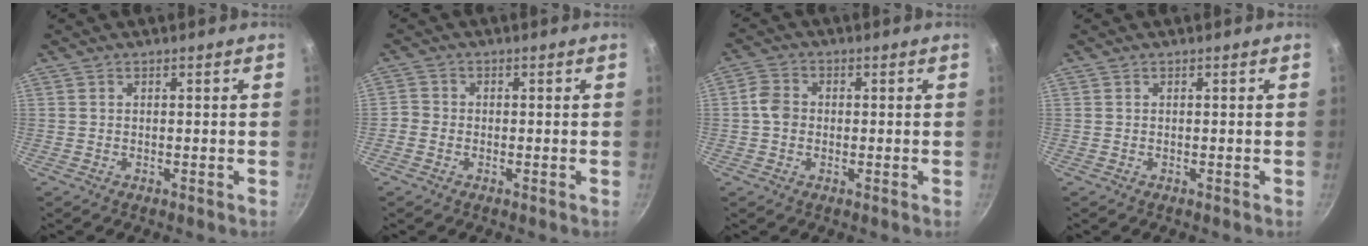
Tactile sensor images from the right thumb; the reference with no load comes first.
{"total": 2.2, "force": [-1.1, 1.8, 0.6], "torque": [-0.005, 0.012, -0.026]}
{"total": 4.1, "force": [-0.3, 3.5, 2.2], "torque": [-0.034, 0.012, -0.015]}
{"total": 0.0}